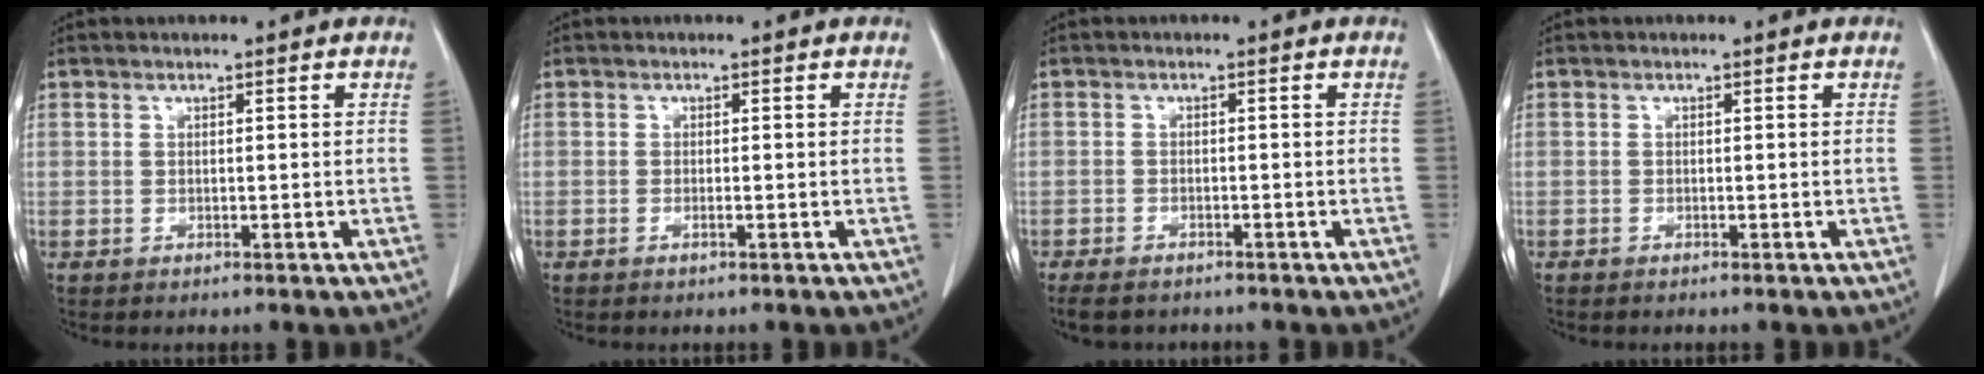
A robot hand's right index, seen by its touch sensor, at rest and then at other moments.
{"total": 0.7, "force": [-0.3, 0.0, 0.6], "torque": [-0.012, -0.001, -0.003]}
{"total": 4.7, "force": [-3.9, 1.9, 1.9], "torque": [-0.027, -0.007, -0.056]}
{"total": 0.0}